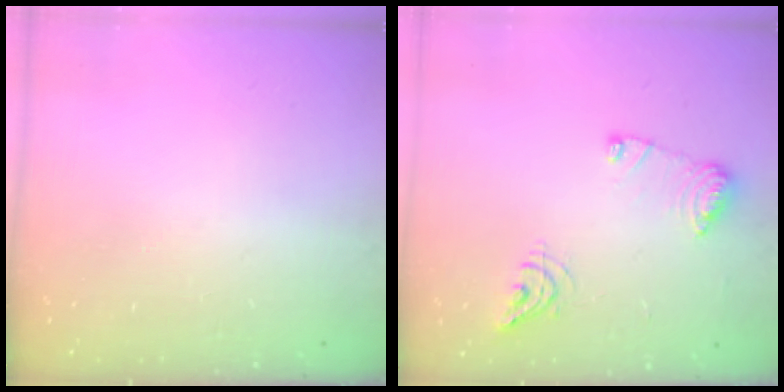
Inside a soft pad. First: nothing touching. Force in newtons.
{"total": 10.7, "press": 10.6, "slide": 1.1}